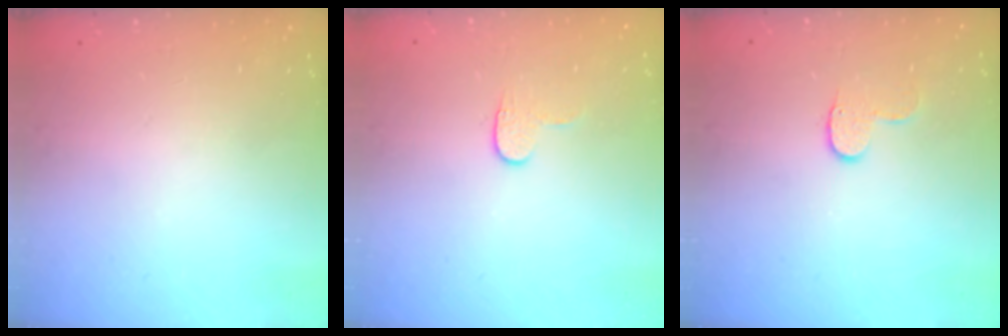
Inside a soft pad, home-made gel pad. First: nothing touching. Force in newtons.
{"total": 3.8, "press": 3.8, "slide": 0.4}
{"total": 6.0, "press": 6.0, "slide": 0.6}